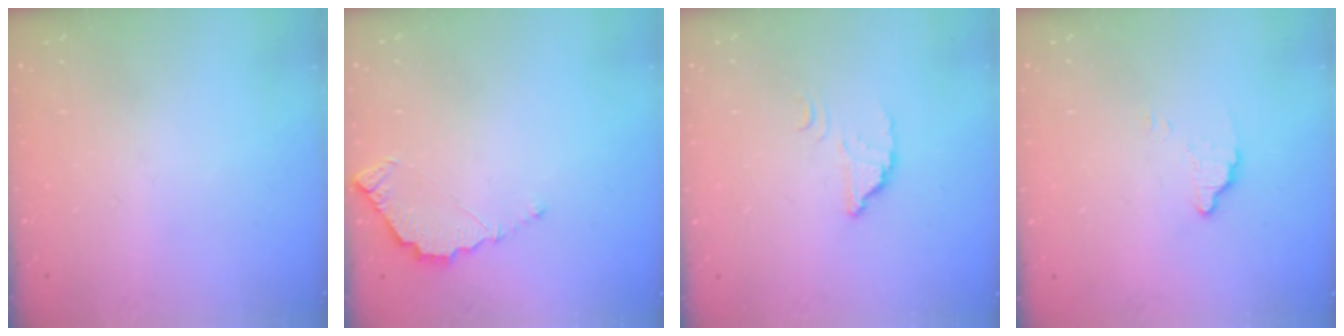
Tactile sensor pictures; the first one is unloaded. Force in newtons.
{"total": 5.0, "press": 5.0, "slide": 0.2}
{"total": 2.5, "press": 2.5, "slide": 0.1}
{"total": 2.9, "press": 2.9, "slide": 0.1}